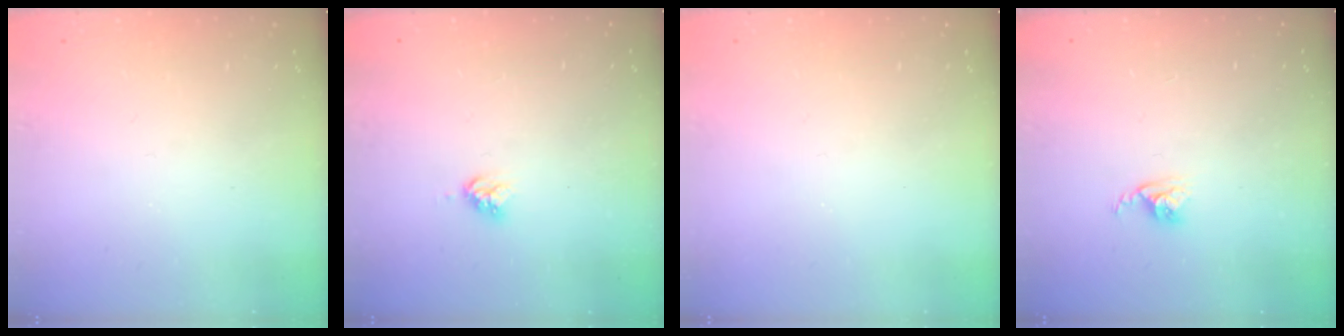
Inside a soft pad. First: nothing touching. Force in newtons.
{"total": 4.4, "press": 4.4, "slide": 0.2}
{"total": 0.0}
{"total": 3.8, "press": 3.8, "slide": 0.4}